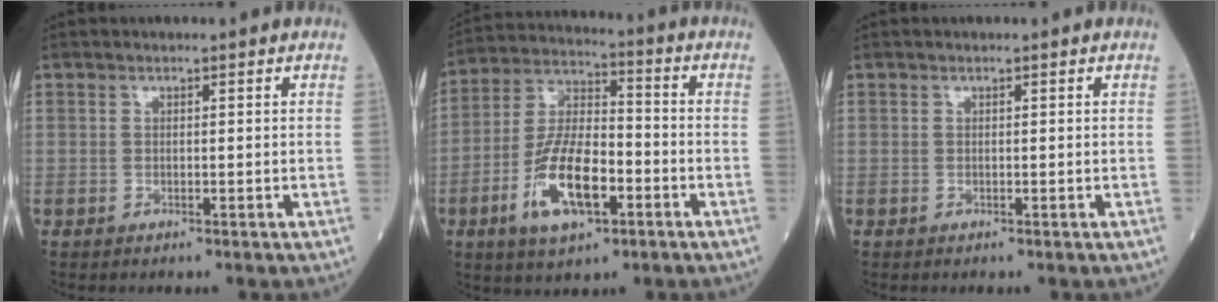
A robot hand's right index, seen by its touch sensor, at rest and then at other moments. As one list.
[{"total": 13.2, "force": [-5.1, 4.9, 11.2], "torque": [-0.229, 0.003, -0.090]}, {"total": 0.0}]